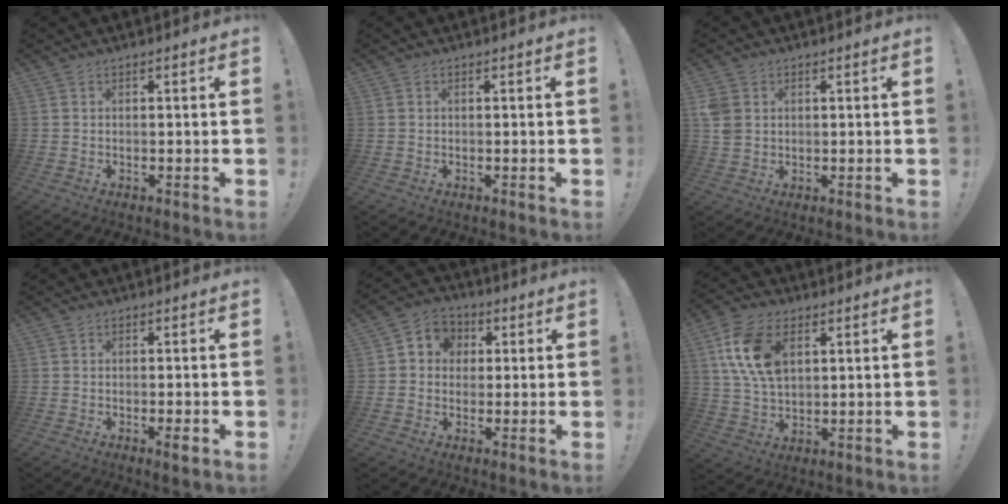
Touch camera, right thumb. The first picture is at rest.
{"total": 0.0}
{"total": 5.0, "force": [1.6, 4.0, 2.4], "torque": [-0.046, -0.004, 0.030]}
{"total": 2.2, "force": [-1.2, 0.8, 1.6], "torque": [-0.028, 0.009, -0.018]}
{"total": 6.2, "force": [0.0, 5.9, 1.8], "torque": [-0.017, 0.006, 0.003]}
{"total": 15.1, "force": [5.2, 9.6, 10.5], "torque": [-0.203, -0.007, 0.097]}